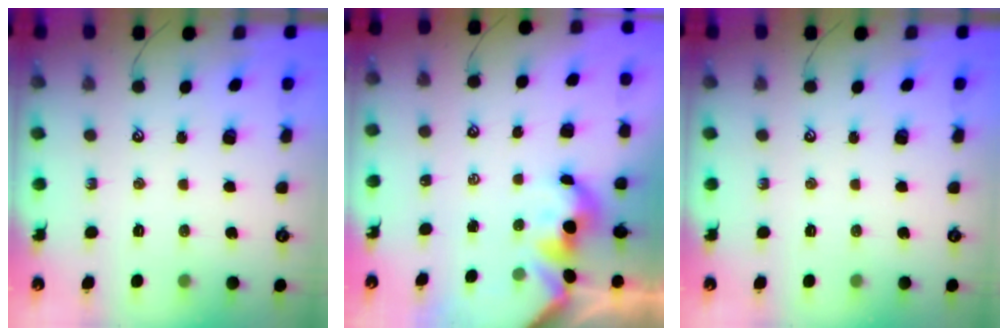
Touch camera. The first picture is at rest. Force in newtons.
{"total": 1.6, "press": 1.6, "slide": 0.1}
{"total": 0.0}